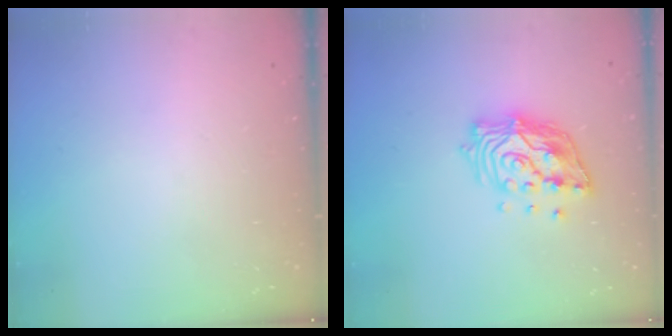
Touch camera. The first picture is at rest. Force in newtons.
{"total": 14.3, "press": 14.1, "slide": 2.0}